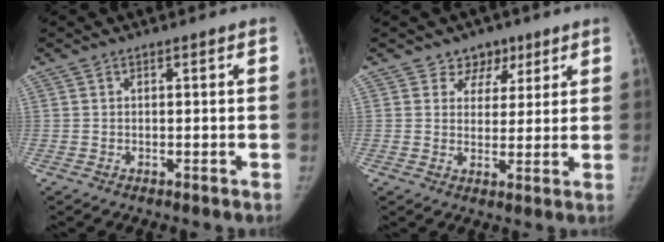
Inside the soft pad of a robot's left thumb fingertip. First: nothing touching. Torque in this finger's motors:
{"motor_torque": [-0.34, -0.25, -0.22, 0.31, -0.09]}